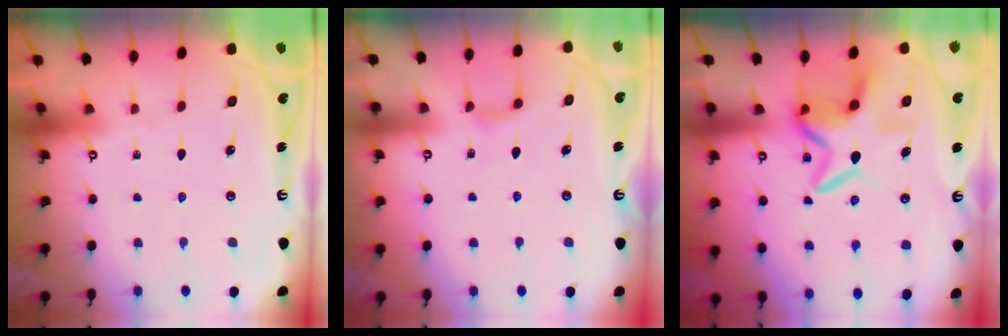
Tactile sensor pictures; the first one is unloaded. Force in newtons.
{"total": 4.4, "press": 4.4, "slide": 0.5}
{"total": 9.1, "press": 9.0, "slide": 1.1}